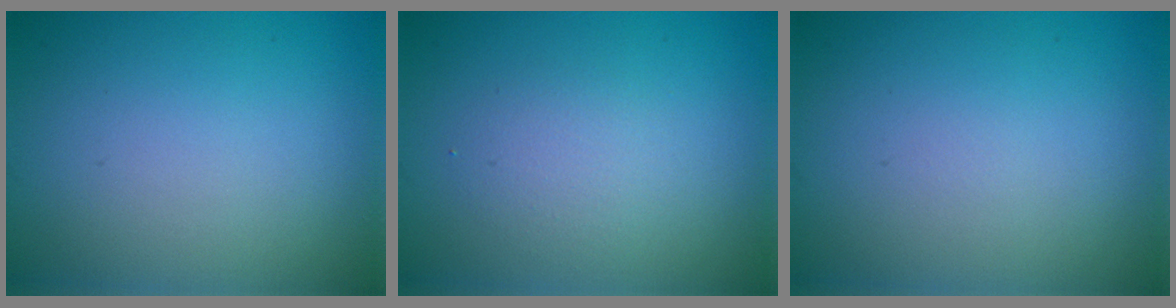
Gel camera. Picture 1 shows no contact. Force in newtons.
{"total": 1.9, "press": 1.9, "slide": 0.2}
{"total": 0.0}